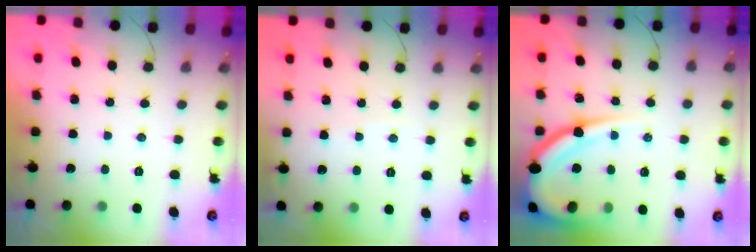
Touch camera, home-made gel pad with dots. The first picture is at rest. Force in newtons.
{"total": 2.8, "press": 2.8, "slide": 0.3}
{"total": 15.9, "press": 15.8, "slide": 1.6}